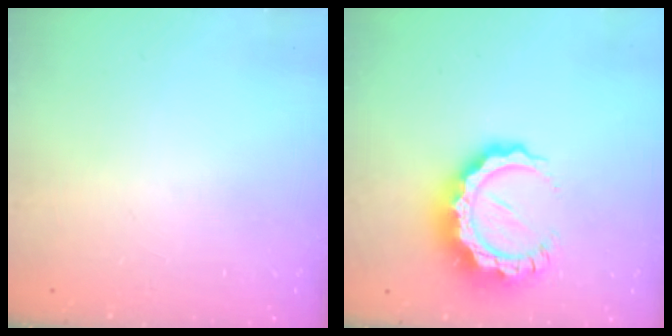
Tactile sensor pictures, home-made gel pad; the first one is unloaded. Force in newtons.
{"total": 12.1, "press": 12.0, "slide": 1.3}